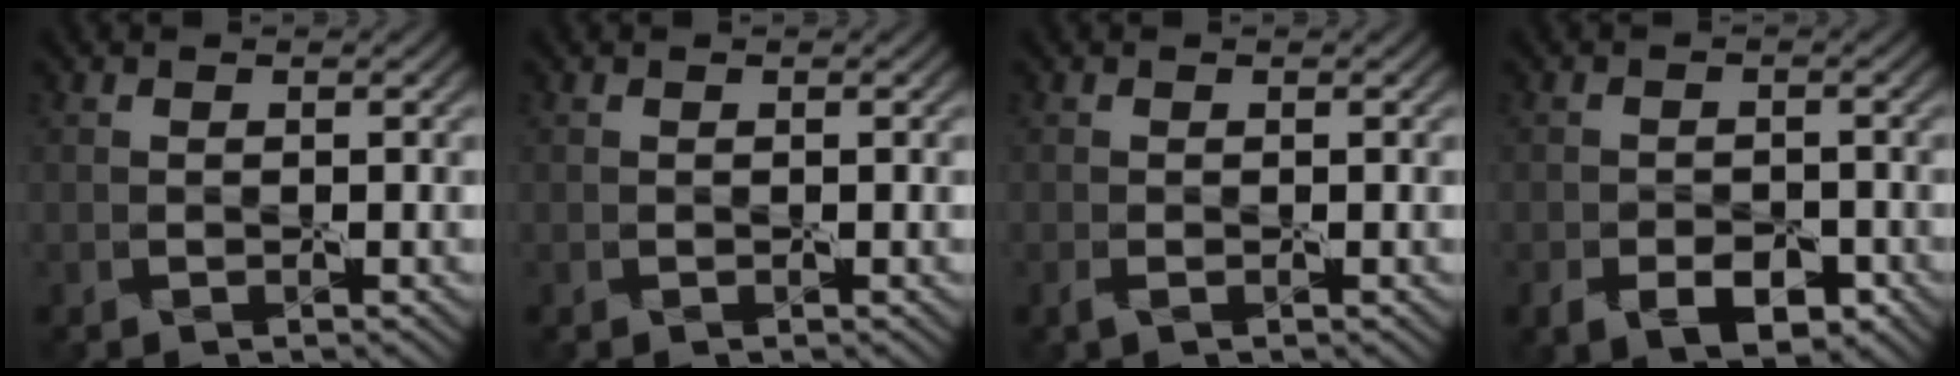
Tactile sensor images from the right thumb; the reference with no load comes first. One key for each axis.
{"total": 0.0}
{"total": 0.8, "fx": -0.4, "fy": 0.2, "fz": 0.6, "tx": -0.015, "ty": -0.002, "tz": -0.007}
{"total": 4.2, "fx": -2.6, "fy": 2.3, "fz": 2.4, "tx": -0.028, "ty": -0.005, "tz": -0.038}